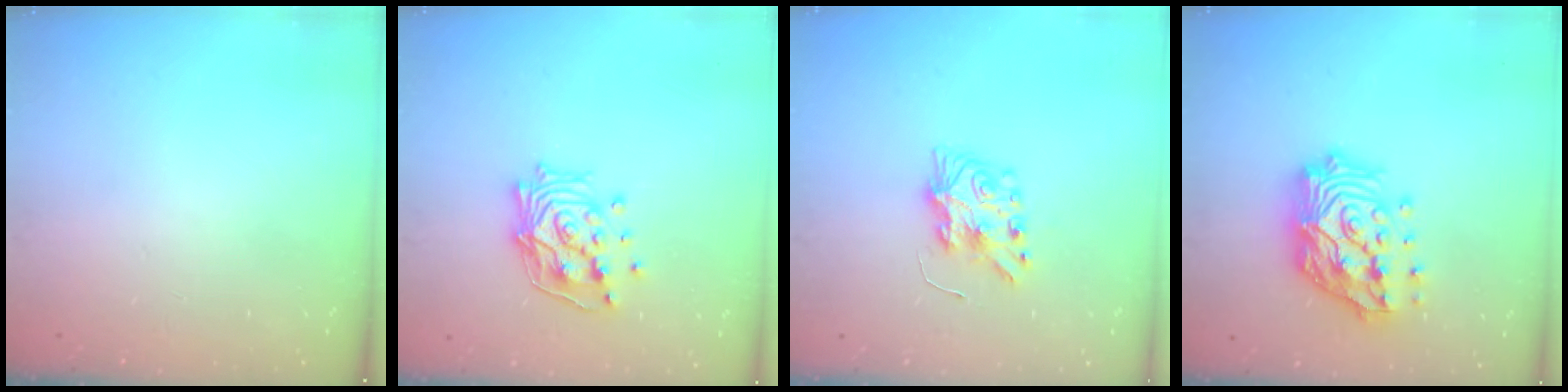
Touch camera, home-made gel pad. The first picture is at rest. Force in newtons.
{"total": 15.4, "press": 15.2, "slide": 1.9}
{"total": 7.7, "press": 7.7, "slide": 0.3}
{"total": 22.0, "press": 21.7, "slide": 3.4}